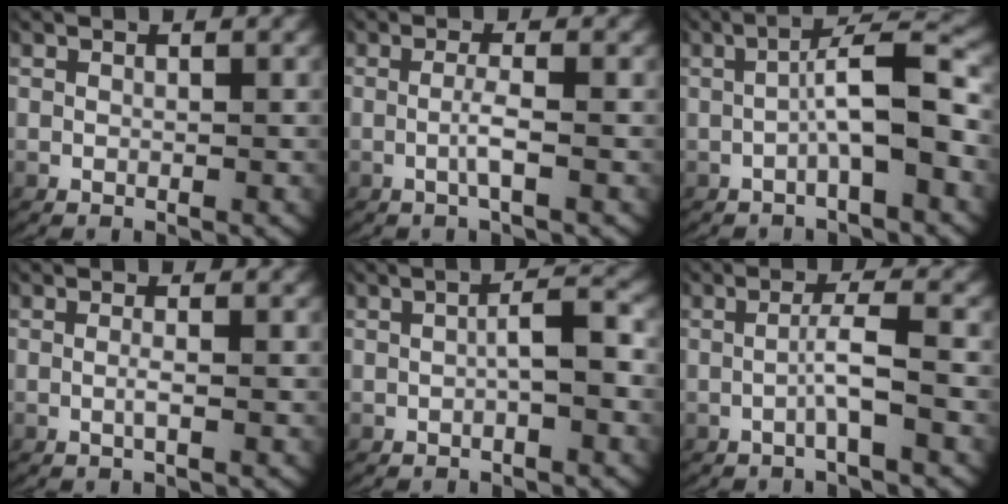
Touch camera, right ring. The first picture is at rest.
{"total": 1.8, "force": [-0.5, -0.1, 1.8], "torque": [-0.041, -0.004, -0.009]}
{"total": 5.4, "force": [-0.9, 1.3, 5.1], "torque": [-0.070, 0.013, -0.019]}
{"total": 1.1, "force": [-0.4, -0.1, 1.0], "torque": [-0.025, -0.003, -0.008]}
{"total": 2.4, "force": [-0.3, 0.4, 2.3], "torque": [-0.038, 0.006, -0.005]}
{"total": 2.5, "force": [-0.8, -0.2, 2.3], "torque": [-0.041, 0.005, -0.017]}